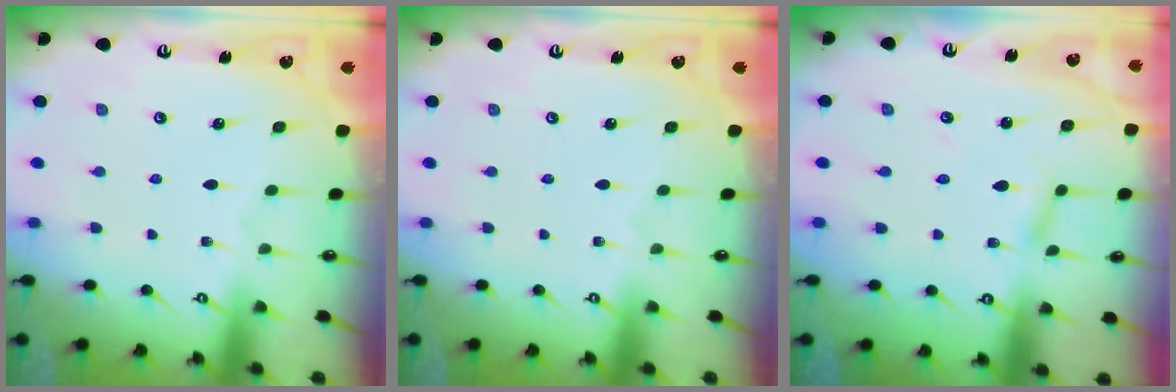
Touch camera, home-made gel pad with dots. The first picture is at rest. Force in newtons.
{"total": 0.0}
{"total": 2.2, "press": 2.2, "slide": 0.2}